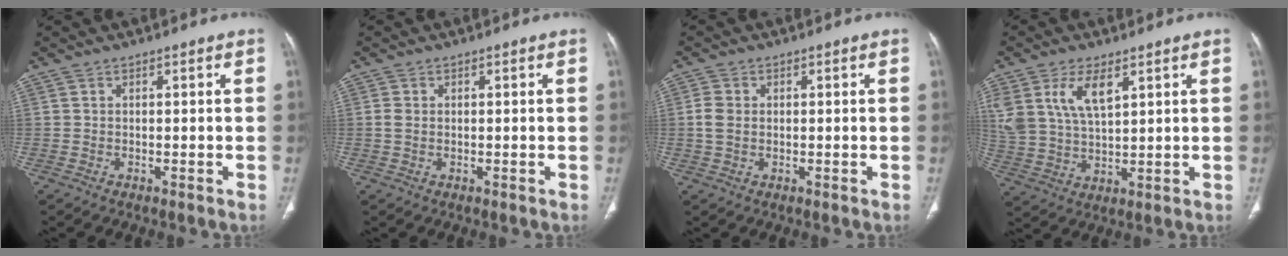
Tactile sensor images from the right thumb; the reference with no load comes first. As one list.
[{"total": 1.4, "force": [0.1, 1.0, 0.9], "torque": [-0.022, 0.003, 0.002]}, {"total": 3.2, "force": [0.2, 2.3, 2.1], "torque": [-0.047, 0.006, 0.002]}, {"total": 10.3, "force": [4.9, 5.1, 7.5], "torque": [-0.151, -0.013, 0.104]}]